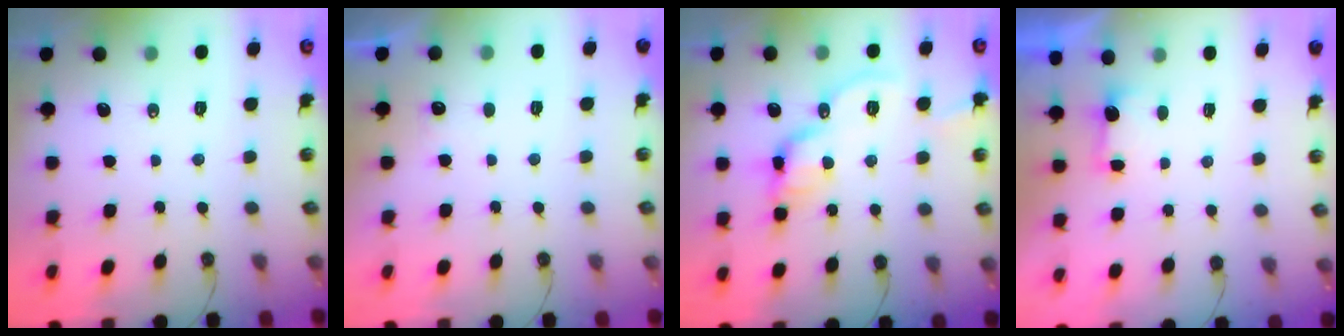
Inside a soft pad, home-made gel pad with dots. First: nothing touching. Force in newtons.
{"total": 1.2, "press": 0.9, "slide": 0.8}
{"total": 11.7, "press": 11.7, "slide": 1.2}
{"total": 1.6, "press": 1.4, "slide": 0.7}